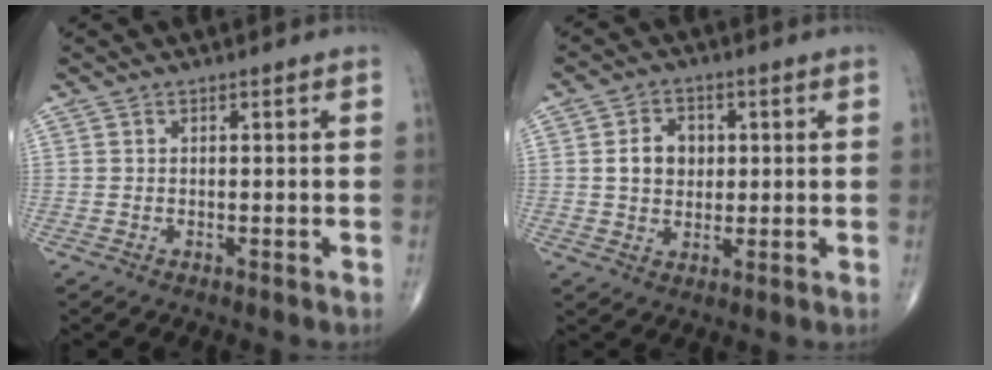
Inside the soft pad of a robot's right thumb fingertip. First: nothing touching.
{"total": 6.3, "force": [0.9, 4.9, 3.8], "torque": [-0.043, 0.001, 0.013]}